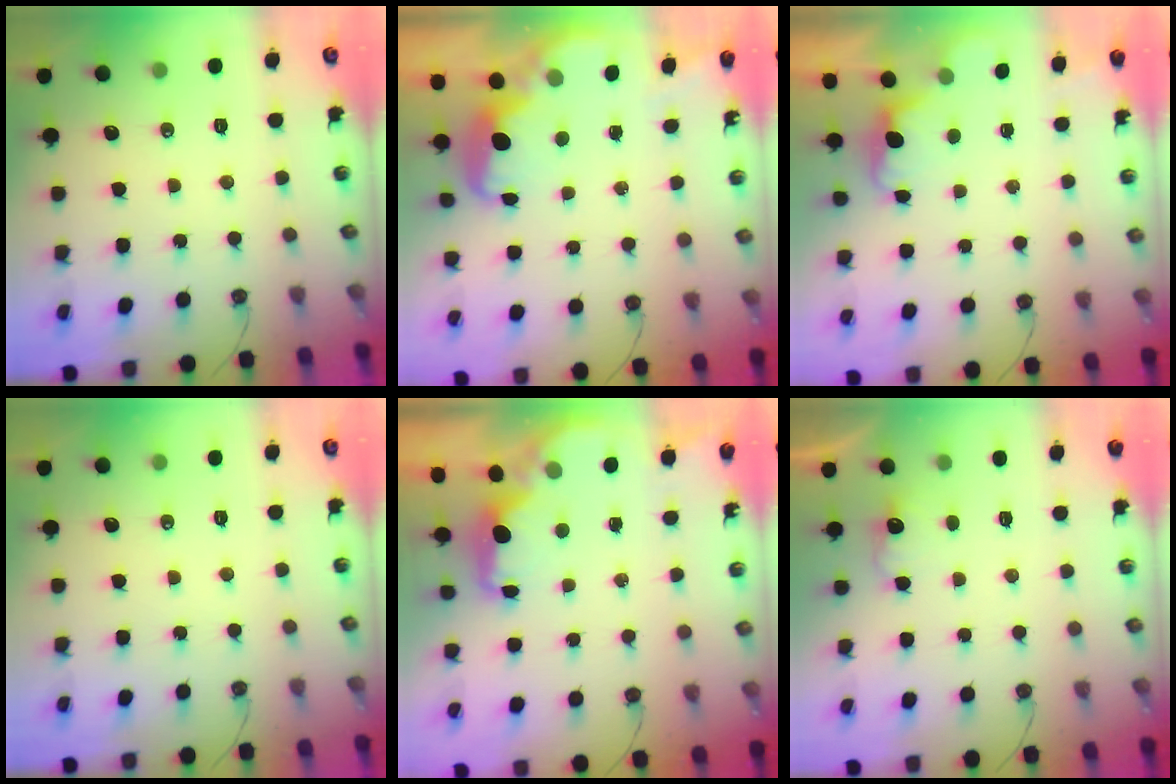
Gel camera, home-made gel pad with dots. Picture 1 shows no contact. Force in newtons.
{"total": 2.6, "press": 2.6, "slide": 0.4}
{"total": 0.9, "press": 0.6, "slide": 0.7}
{"total": 0.0}
{"total": 2.1, "press": 2.0, "slide": 0.6}
{"total": 2.6, "press": 2.6, "slide": 0.7}